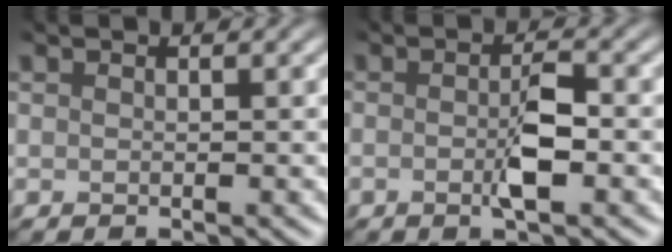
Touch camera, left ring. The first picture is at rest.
{"total": 2.7, "force": [-1.2, 0.5, 2.4], "torque": [-0.041, -0.004, -0.018]}